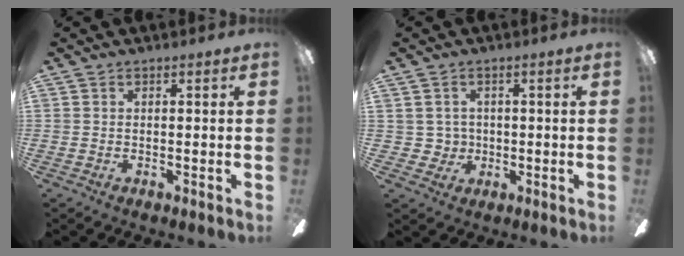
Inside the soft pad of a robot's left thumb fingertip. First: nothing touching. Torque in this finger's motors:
{"motor_torque": [0.04, -0.02, -0.31, 0.03, 0.00]}